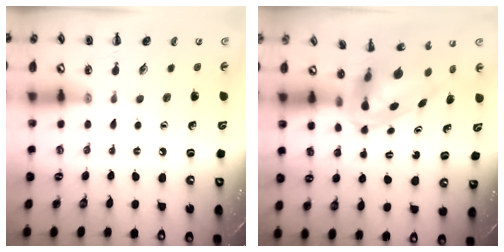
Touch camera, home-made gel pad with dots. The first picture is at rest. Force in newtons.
{"total": 5.8, "press": 5.6, "slide": 1.7}